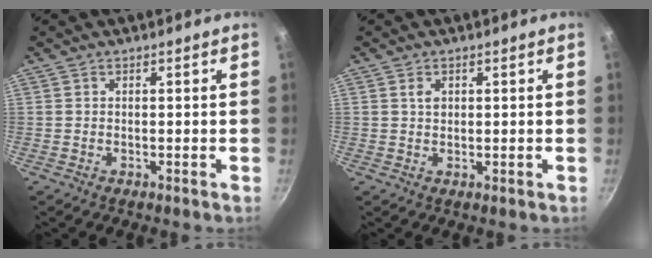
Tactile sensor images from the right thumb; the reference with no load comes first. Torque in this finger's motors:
{"motor_torque": [-0.13, 0.27, 0.15, -0.01, 0.03]}